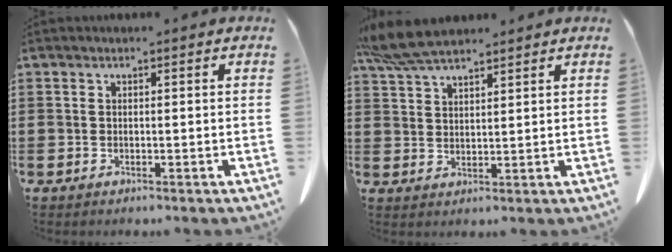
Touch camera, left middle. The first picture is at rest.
{"total": 6.6, "force": [5.7, 1.7, 3.0], "torque": [-0.077, -0.005, 0.109]}